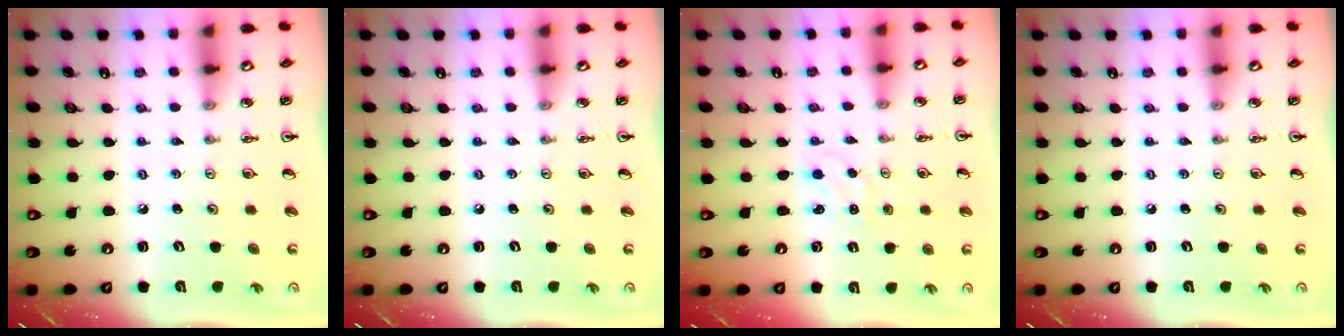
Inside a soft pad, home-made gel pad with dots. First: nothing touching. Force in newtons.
{"total": 0.0}
{"total": 1.2, "press": 1.1, "slide": 0.2}
{"total": 0.0}